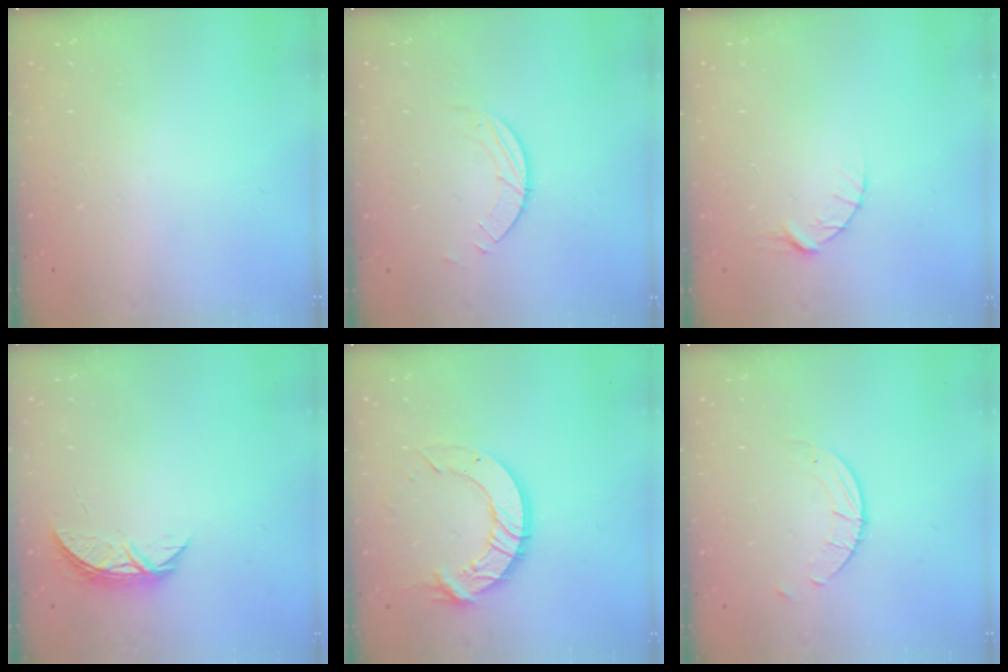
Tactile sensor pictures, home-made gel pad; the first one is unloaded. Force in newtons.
{"total": 1.5, "press": 1.5, "slide": 0.1}
{"total": 5.0, "press": 4.9, "slide": 0.7}
{"total": 5.2, "press": 5.2, "slide": 0.6}
{"total": 11.6, "press": 11.6, "slide": 1.2}
{"total": 4.0, "press": 4.0, "slide": 0.4}